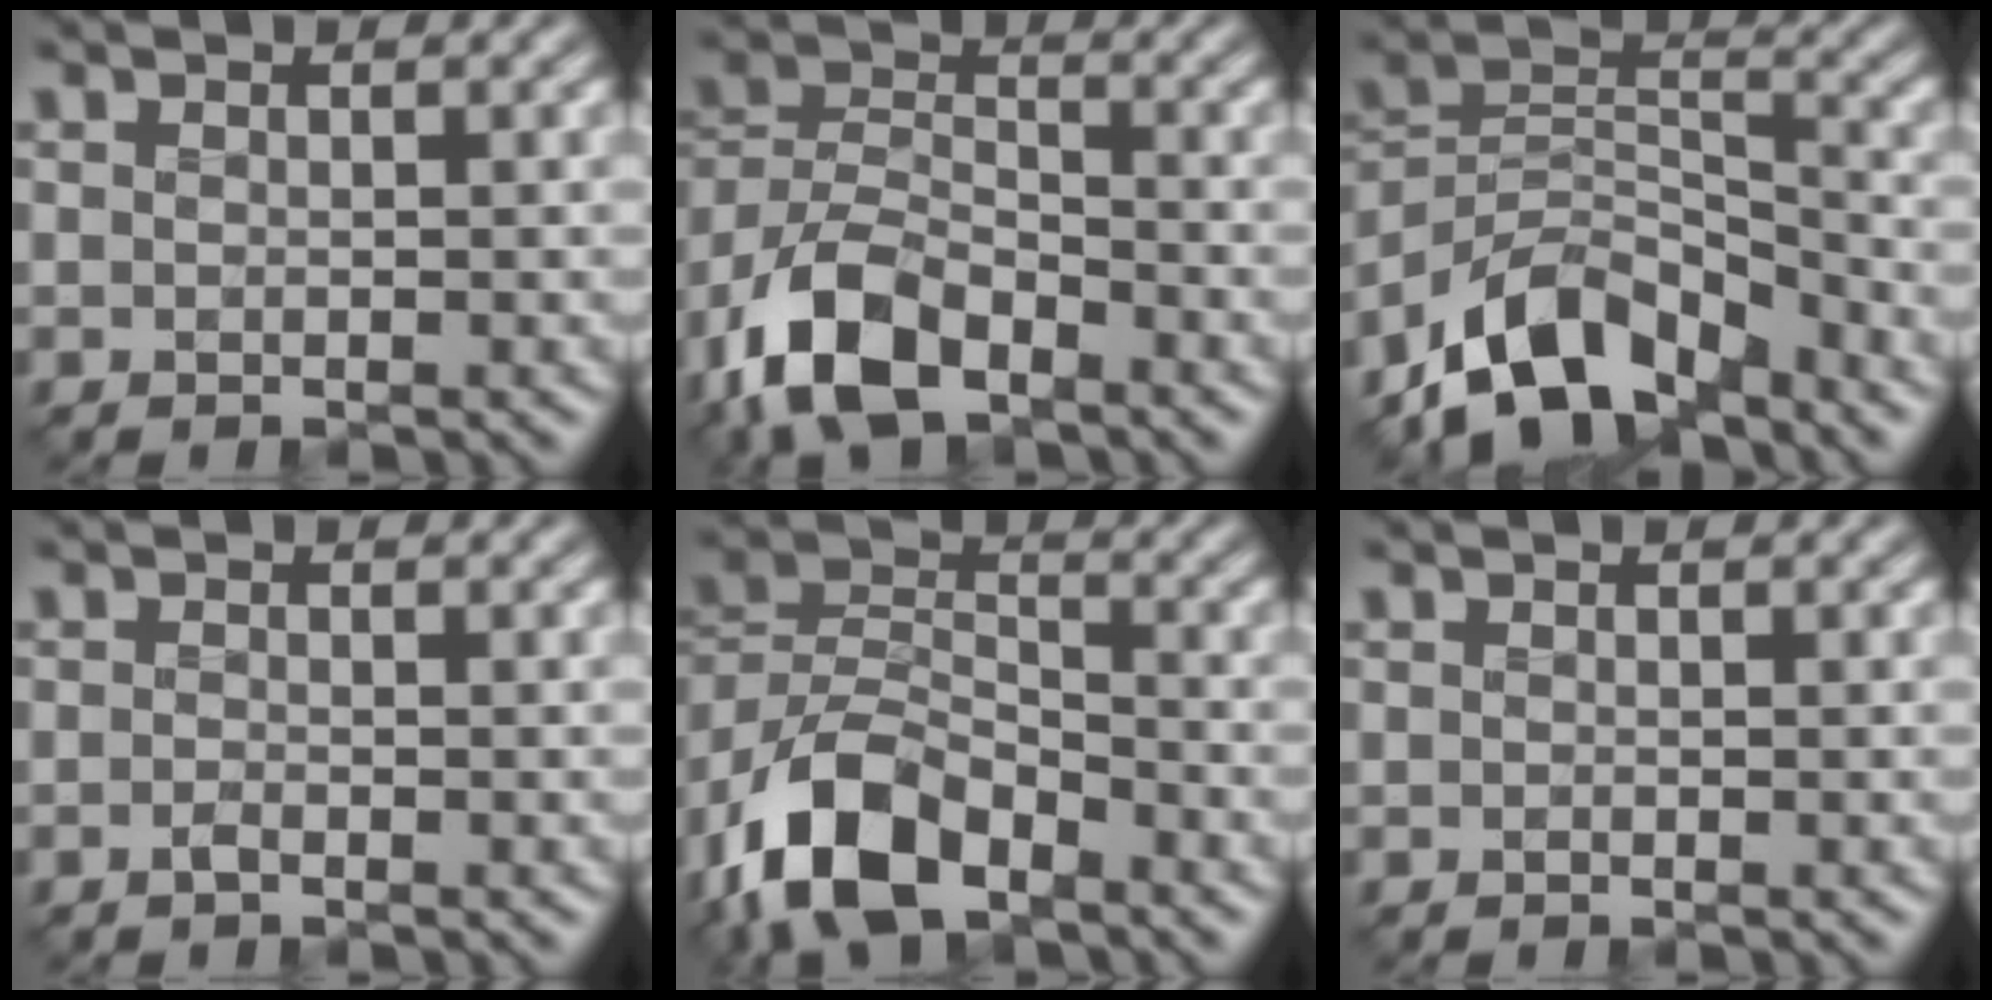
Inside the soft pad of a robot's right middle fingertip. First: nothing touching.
{"total": 8.5, "force": [-6.4, 3.7, 4.3], "torque": [-0.102, 0.005, -0.117]}
{"total": 8.8, "force": [-7.6, 3.3, 3.1], "torque": [-0.054, 0.004, -0.136]}
{"total": 1.4, "force": [-1.3, -0.5, -0.3], "torque": [-0.007, 0.002, -0.010]}
{"total": 9.5, "force": [-7.1, 4.2, 4.7], "torque": [-0.108, 0.004, -0.132]}
{"total": 0.8, "force": [-0.5, -0.5, -0.5], "torque": [-0.003, 0.002, 0.000]}